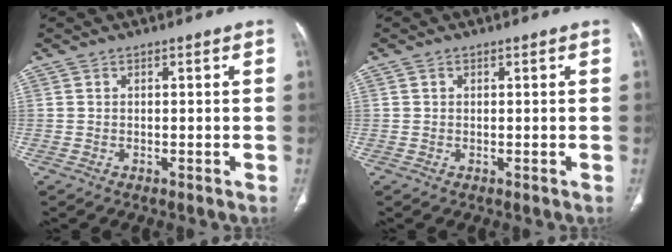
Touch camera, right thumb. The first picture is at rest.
{"total": 0.6, "force": [0.2, 0.5, 0.2], "torque": [-0.001, 0.000, 0.004]}